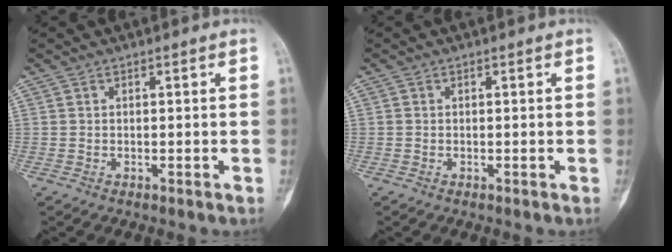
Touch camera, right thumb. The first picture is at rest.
{"total": 0.0}